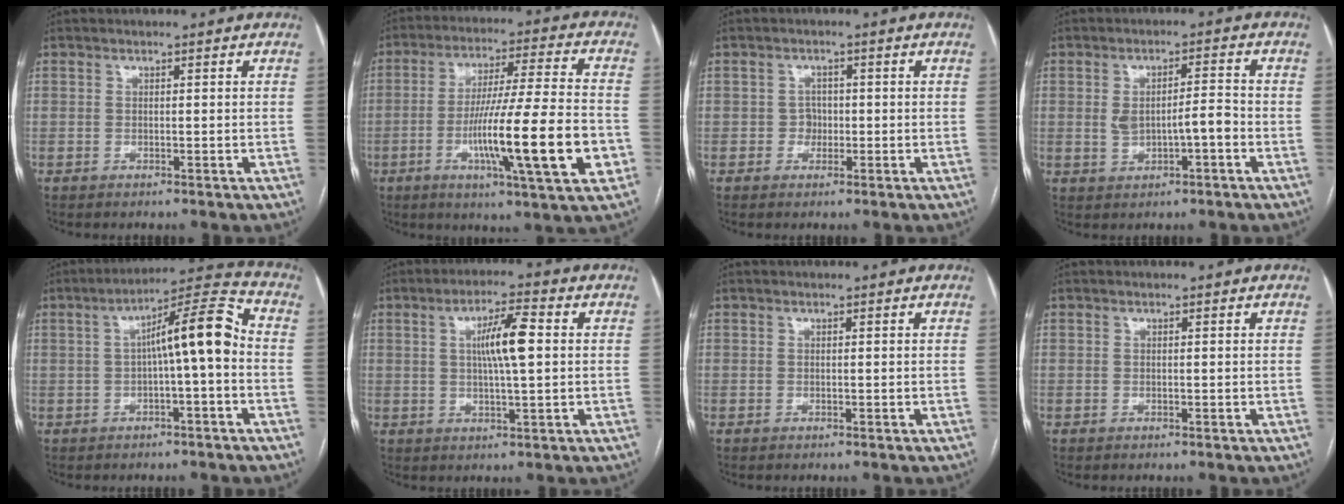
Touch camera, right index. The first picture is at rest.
{"total": 18.5, "force": [-5.1, 0.2, 17.8], "torque": [-0.282, -0.014, -0.082]}
{"total": 1.7, "force": [-0.4, 1.5, 0.6], "torque": [-0.002, 0.007, -0.007]}
{"total": 5.4, "force": [-0.9, 1.5, 5.1], "torque": [-0.094, 0.014, -0.005]}
{"total": 9.9, "force": [-0.2, 1.0, 9.9], "torque": [-0.153, 0.033, -0.005]}
{"total": 7.4, "force": [1.2, 0.8, 7.2], "torque": [-0.129, 0.008, 0.019]}
{"total": 0.0}
{"total": 0.0}